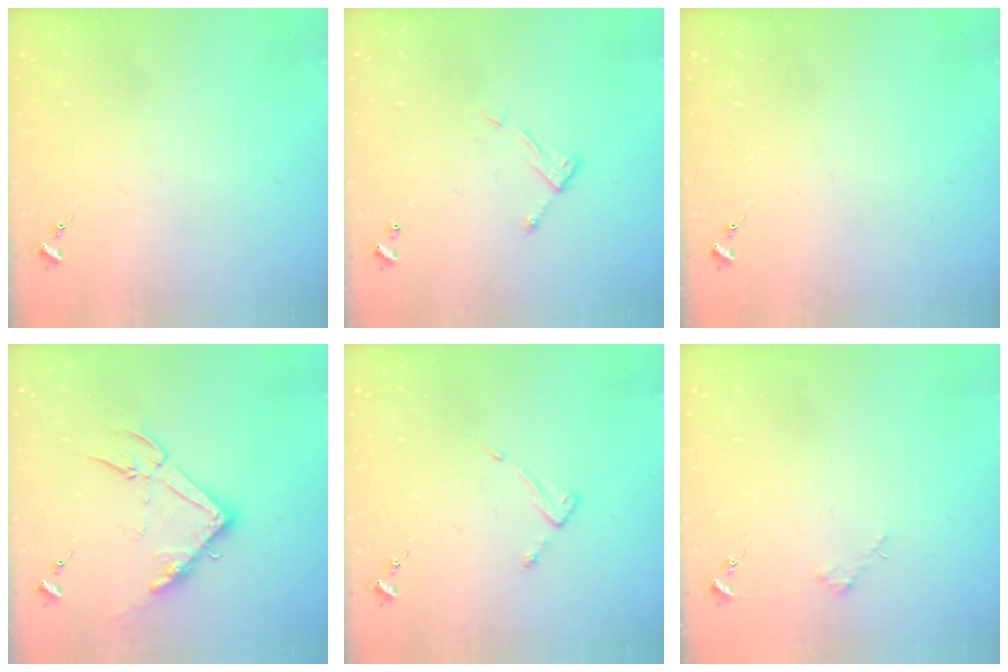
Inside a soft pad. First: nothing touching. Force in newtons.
{"total": 6.5, "press": 6.5, "slide": 0.3}
{"total": 0.0}
{"total": 15.2, "press": 15.2, "slide": 0.6}
{"total": 3.9, "press": 3.8, "slide": 0.4}
{"total": 1.8, "press": 1.8, "slide": 0.2}